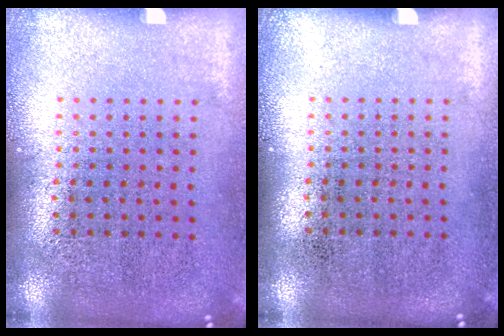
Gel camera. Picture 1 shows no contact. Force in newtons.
{"total": 0.0}